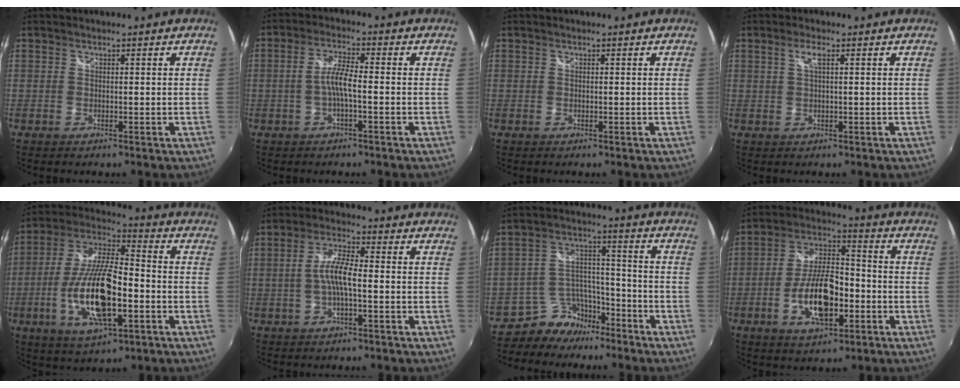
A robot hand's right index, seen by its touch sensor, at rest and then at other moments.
{"total": 4.4, "force": [-1.3, 0.5, 4.2], "torque": [-0.086, 0.007, -0.024]}
{"total": 0.0}
{"total": 2.0, "force": [0.7, 0.1, 1.9], "torque": [-0.035, 0.003, 0.011]}
{"total": 18.5, "force": [-5.3, 6.2, 16.5], "torque": [-0.339, -0.012, -0.098]}
{"total": 6.0, "force": [-1.2, 1.2, 5.8], "torque": [-0.118, 0.010, -0.022]}
{"total": 9.0, "force": [-7.2, 5.1, 2.0], "torque": [-0.042, 0.041, -0.120]}
{"total": 13.6, "force": [-4.4, 6.1, 11.3], "torque": [-0.222, 0.011, -0.073]}